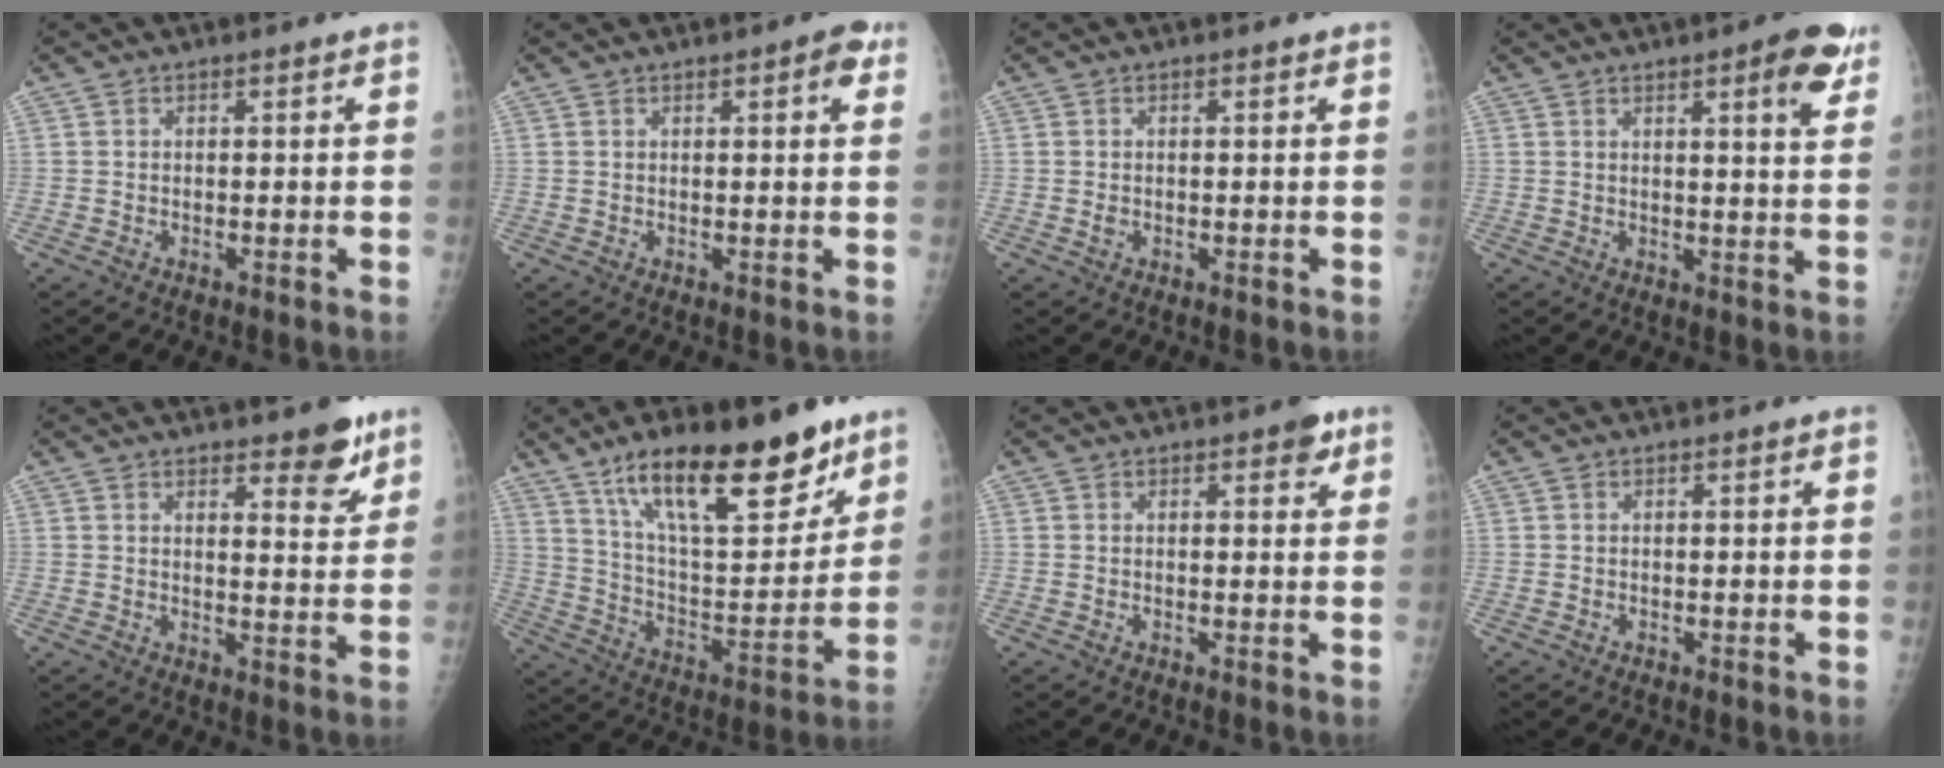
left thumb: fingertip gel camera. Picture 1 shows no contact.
{"total": 3.4, "force": [1.6, 1.2, 2.8], "torque": [-0.027, -0.001, 0.014]}
{"total": 0.7, "force": [0.0, 0.6, 0.4], "torque": [-0.007, 0.000, 0.001]}
{"total": 7.6, "force": [4.2, 1.7, 6.1], "torque": [-0.062, -0.018, 0.048]}
{"total": 6.6, "force": [4.6, 2.2, 4.2], "torque": [-0.030, -0.031, 0.058]}
{"total": 24.4, "force": [15.9, 8.5, 16.4], "torque": [-0.219, -0.065, 0.269]}
{"total": 3.0, "force": [1.7, 1.4, 2.0], "torque": [-0.007, -0.004, 0.017]}
{"total": 0.0}